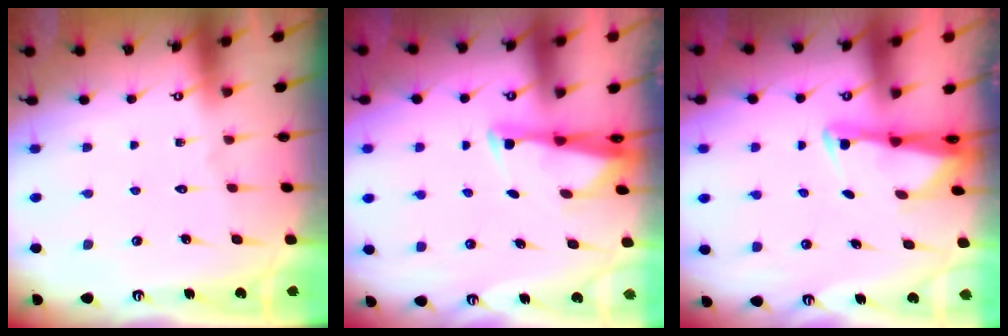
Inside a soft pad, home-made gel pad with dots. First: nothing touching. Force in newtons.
{"total": 2.7, "press": 2.6, "slide": 0.7}
{"total": 2.7, "press": 2.6, "slide": 0.5}